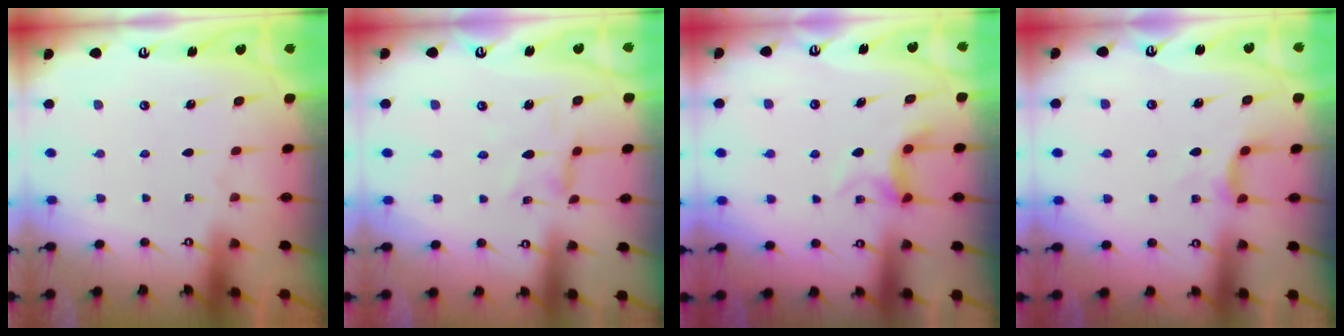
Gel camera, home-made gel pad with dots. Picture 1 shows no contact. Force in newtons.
{"total": 1.7, "press": 1.6, "slide": 0.4}
{"total": 5.8, "press": 5.7, "slide": 0.6}
{"total": 2.8, "press": 2.8, "slide": 0.3}